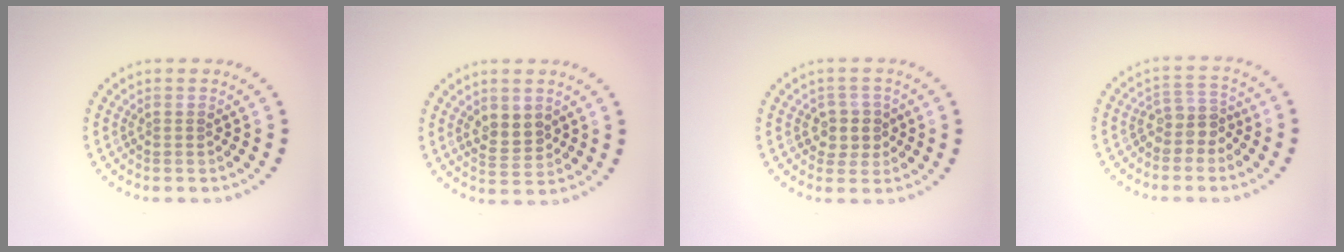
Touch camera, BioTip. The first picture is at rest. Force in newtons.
{"total": 2.4, "press": 2.3, "slide": 0.7}
{"total": 2.3, "press": 2.1, "slide": 1.0}
{"total": 2.5, "press": 2.1, "slide": 1.5}